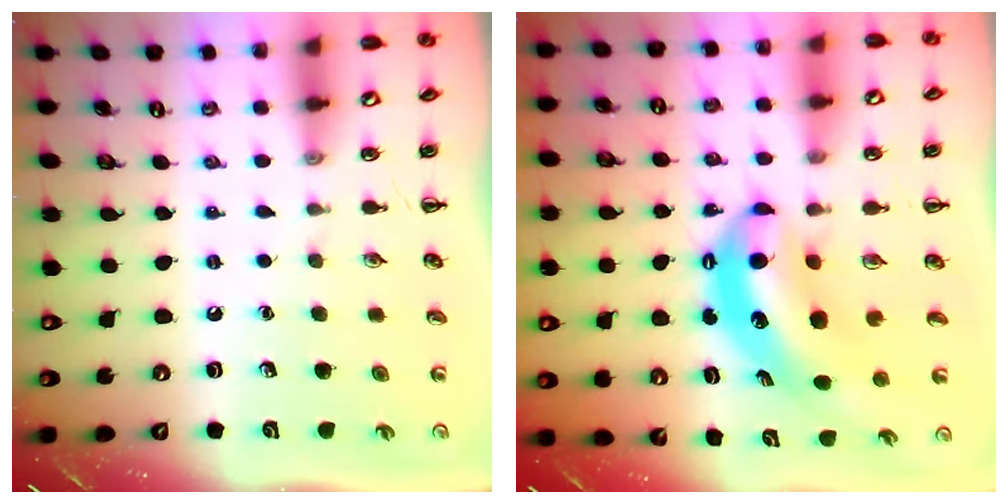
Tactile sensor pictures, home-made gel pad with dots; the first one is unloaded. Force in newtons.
{"total": 7.9, "press": 7.7, "slide": 2.0}